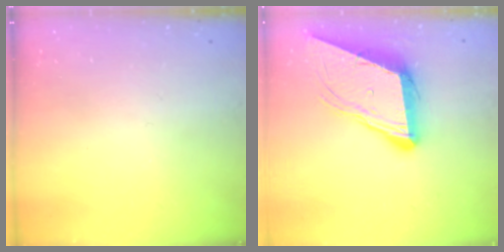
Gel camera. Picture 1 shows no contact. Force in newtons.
{"total": 12.0, "press": 11.5, "slide": 3.7}